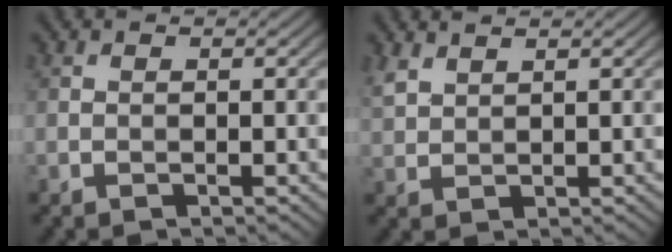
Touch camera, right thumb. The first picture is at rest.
{"total": 2.5, "force": [2.0, 0.9, 1.1], "torque": [-0.034, 0.003, 0.051]}